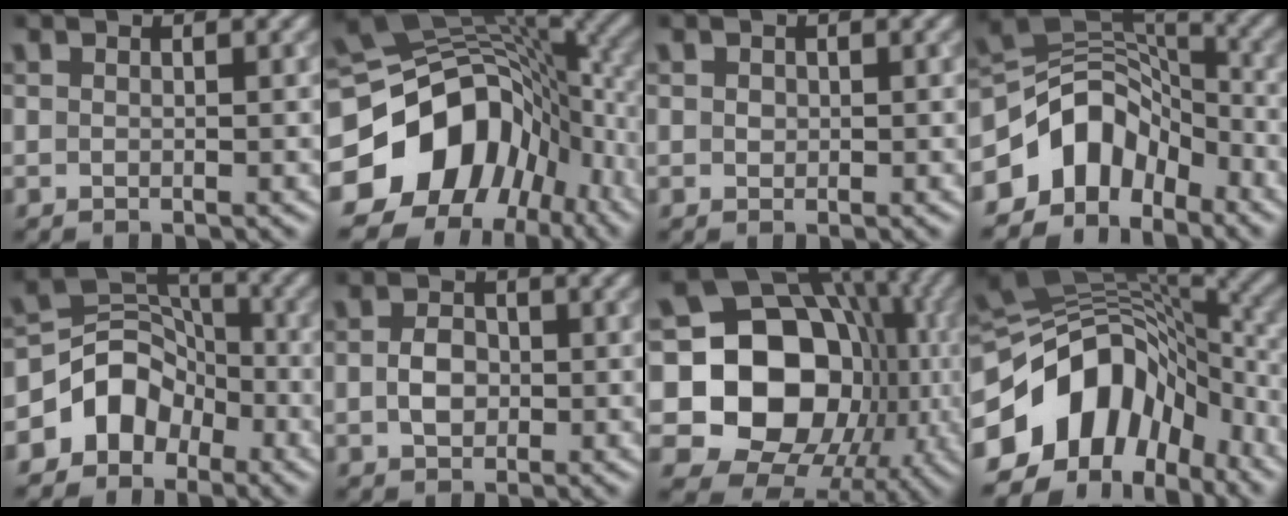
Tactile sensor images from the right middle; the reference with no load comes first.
{"total": 14.8, "force": [-5.5, 11.1, 8.2], "torque": [-0.153, -0.008, -0.094]}
{"total": 0.7, "force": [0.1, 0.6, 0.3], "torque": [-0.004, -0.001, 0.001]}
{"total": 8.0, "force": [-4.4, 5.5, 3.7], "torque": [-0.045, 0.011, -0.093]}
{"total": 5.5, "force": [-3.0, 4.3, 1.8], "torque": [-0.014, 0.012, -0.066]}
{"total": 2.5, "force": [-0.4, 1.8, 1.7], "torque": [-0.032, 0.001, -0.010]}
{"total": 17.4, "force": [-1.7, 14.4, 9.7], "torque": [-0.144, -0.007, -0.044]}
{"total": 13.1, "force": [-4.8, 9.0, 8.3], "torque": [-0.149, 0.017, -0.093]}